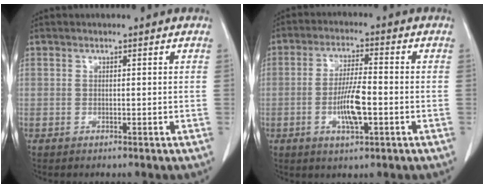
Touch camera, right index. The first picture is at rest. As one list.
[{"total": 7.2, "force": [-1.9, 1.4, 6.8], "torque": [-0.131, 0.001, -0.031]}]